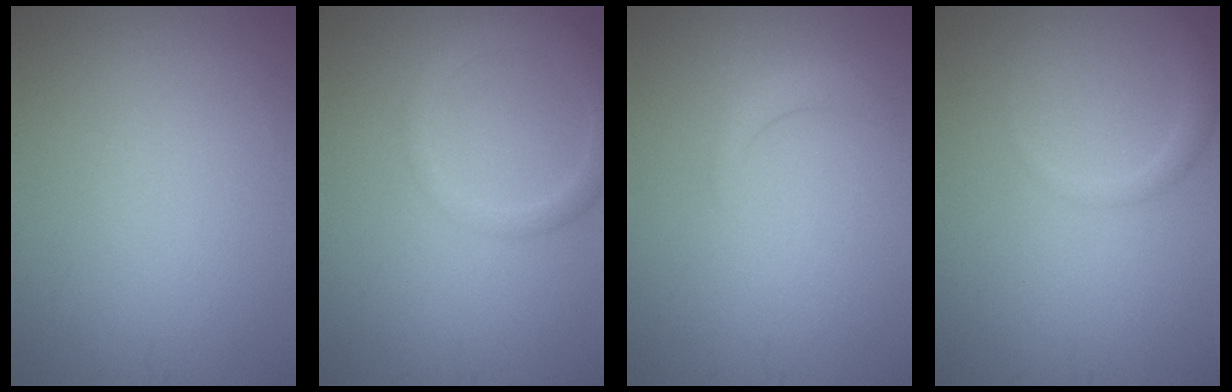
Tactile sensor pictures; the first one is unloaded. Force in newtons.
{"total": 2.7, "press": 2.7, "slide": 0.1}
{"total": 1.4, "press": 1.3, "slide": 0.3}
{"total": 1.5, "press": 1.5, "slide": 0.1}